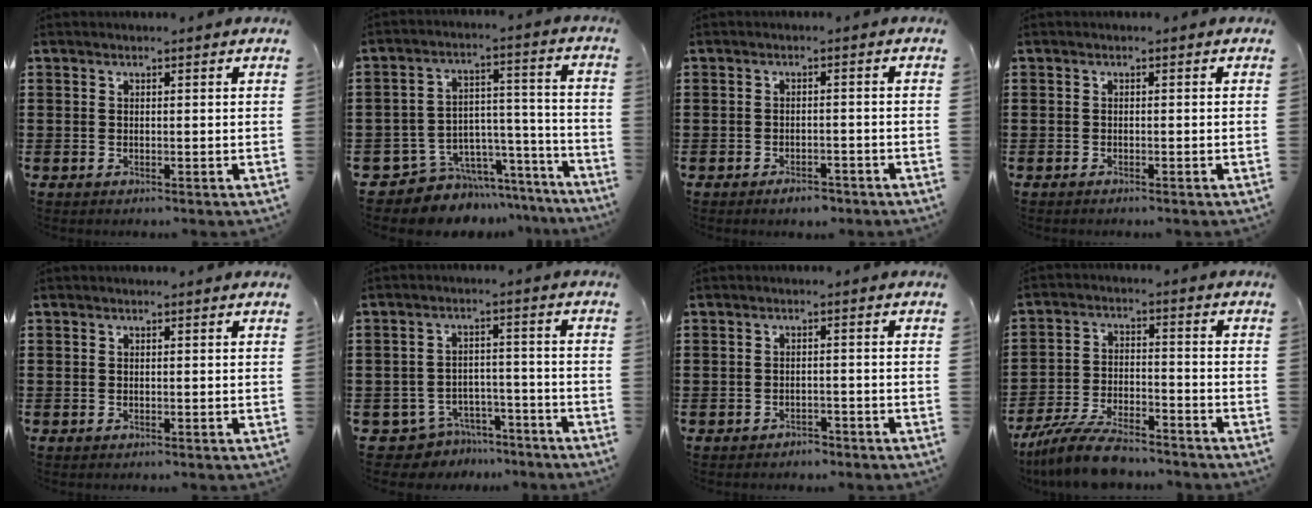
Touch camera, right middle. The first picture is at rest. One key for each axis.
{"total": 6.9, "fx": -5.9, "fy": 3.7, "fz": 0.0, "tx": -0.002, "ty": 0.012, "tz": -0.110}
{"total": 2.5, "fx": -2.3, "fy": 0.7, "fz": 0.6, "tx": -0.014, "ty": 0.004, "tz": -0.047}
{"total": 1.0, "fx": -0.9, "fy": 0.2, "fz": 0.2, "tx": -0.007, "ty": 0.000, "tz": -0.019}
{"total": 0.0}
{"total": 4.9, "fx": -4.5, "fy": 1.7, "fz": 0.7, "tx": -0.034, "ty": 0.007, "tz": -0.097}
{"total": 2.1, "fx": -2.0, "fy": 0.5, "fz": -0.1, "tx": -0.006, "ty": 0.004, "tz": -0.046}
{"total": 9.4, "fx": -8.3, "fy": 1.8, "fz": 3.9, "tx": -0.075, "ty": 0.020, "tz": -0.158}